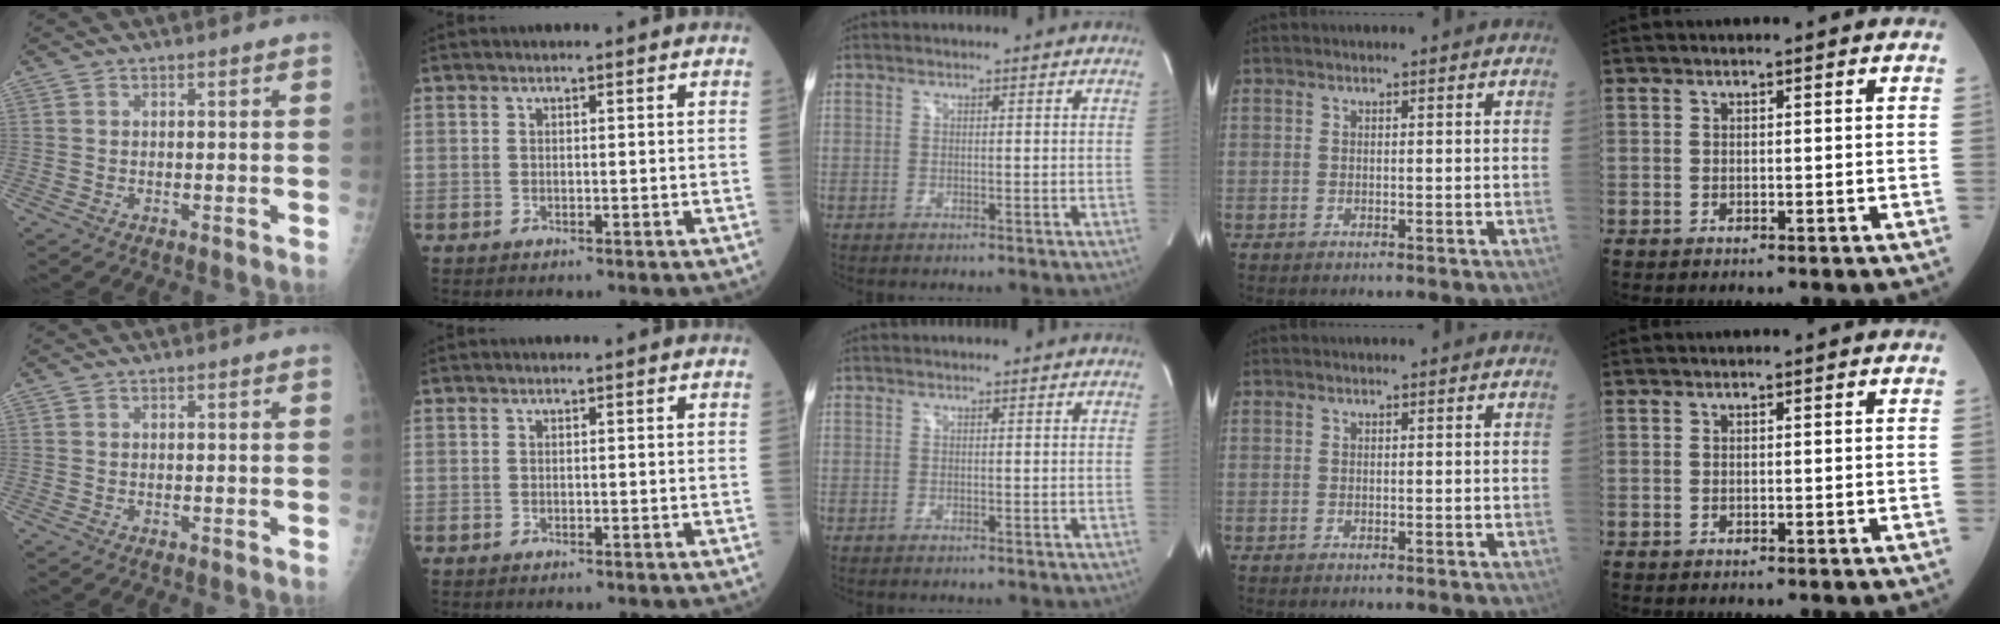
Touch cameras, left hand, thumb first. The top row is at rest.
{}